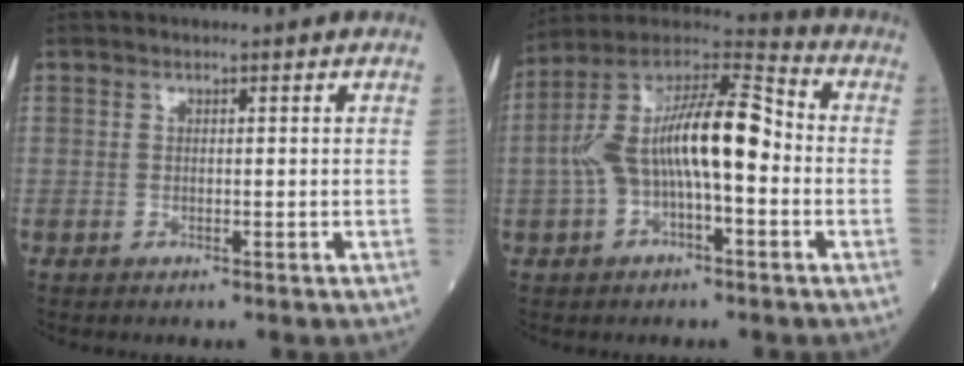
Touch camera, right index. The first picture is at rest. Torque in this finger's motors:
{"motor_torque": [0.73, -0.18, 0.64, 0.21]}